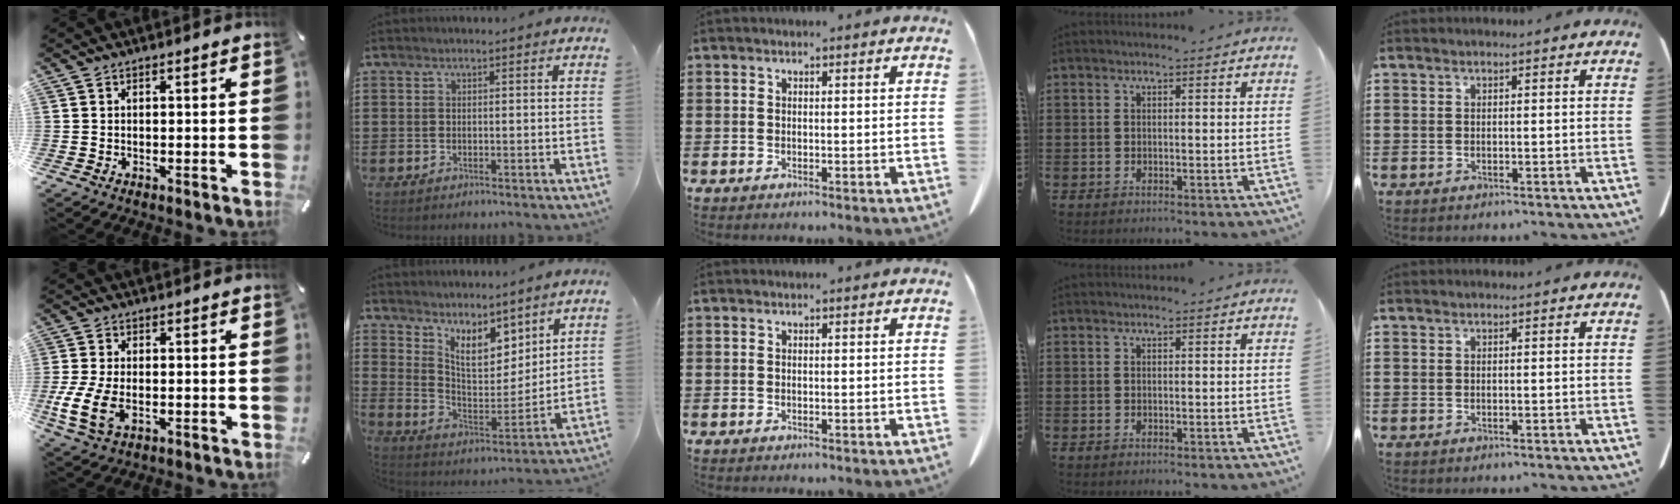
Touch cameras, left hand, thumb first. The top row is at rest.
{"thumb": {"total": 8.9, "force": [-2.1, 5.2, 6.9], "torque": [-0.154, -0.005, -0.034]}, "index": {"total": 7.8, "force": [6.2, 3.2, 3.5], "torque": [-0.071, -0.037, 0.110]}}